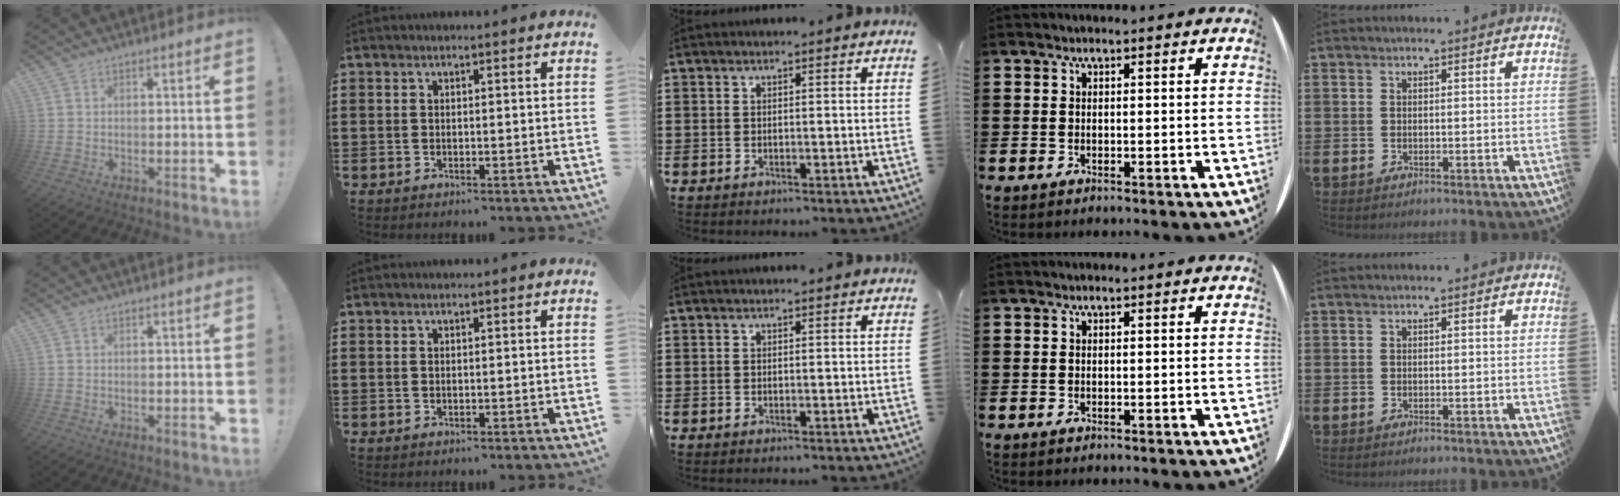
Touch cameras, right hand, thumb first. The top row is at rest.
{}